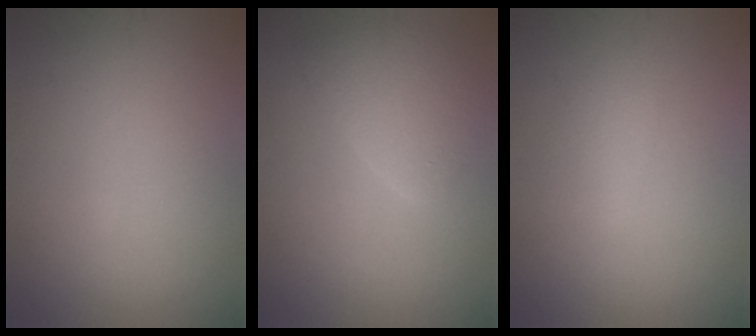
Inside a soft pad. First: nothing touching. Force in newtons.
{"total": 3.6, "press": 3.6, "slide": 0.2}
{"total": 1.6, "press": 1.6, "slide": 0.1}